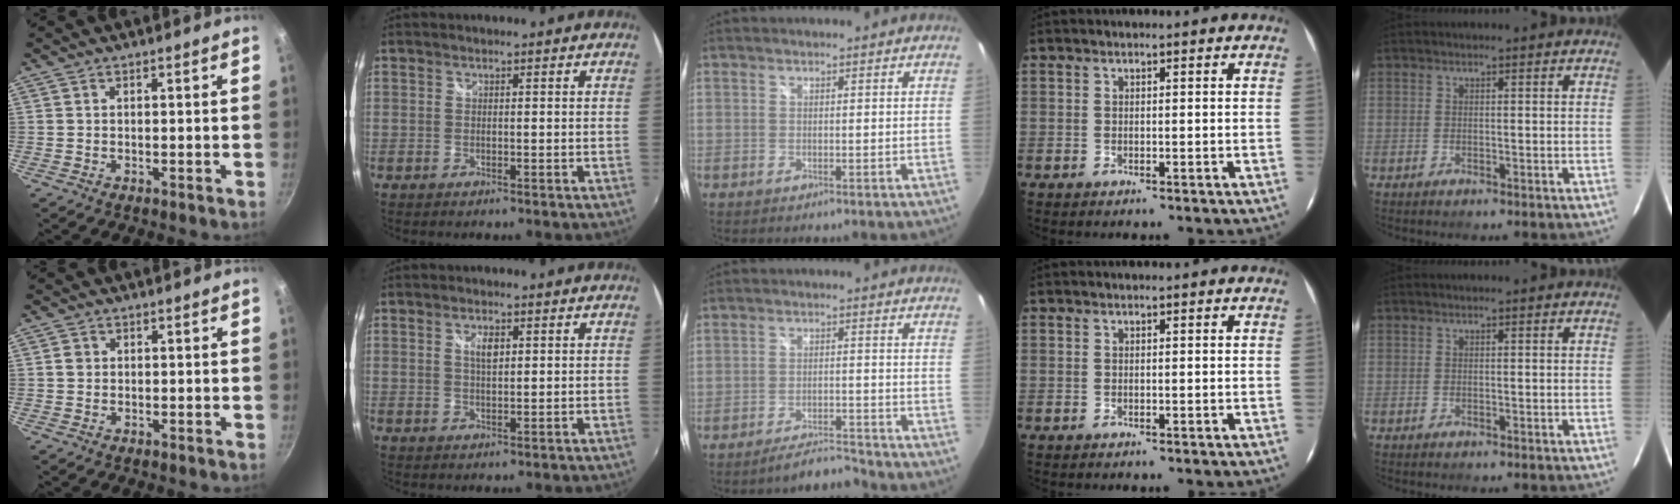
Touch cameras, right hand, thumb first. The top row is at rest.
{"thumb": {"total": 1.5, "force": [0.1, 1.4, 0.5], "torque": [-0.005, 0.006, 0.001]}, "index": {"total": 2.8, "force": [1.0, 1.1, 2.3], "torque": [-0.040, 0.003, 0.017]}, "middle": {"total": 4.9, "force": [-4.8, 0.1, 0.9], "torque": [-0.034, 0.002, -0.079]}}